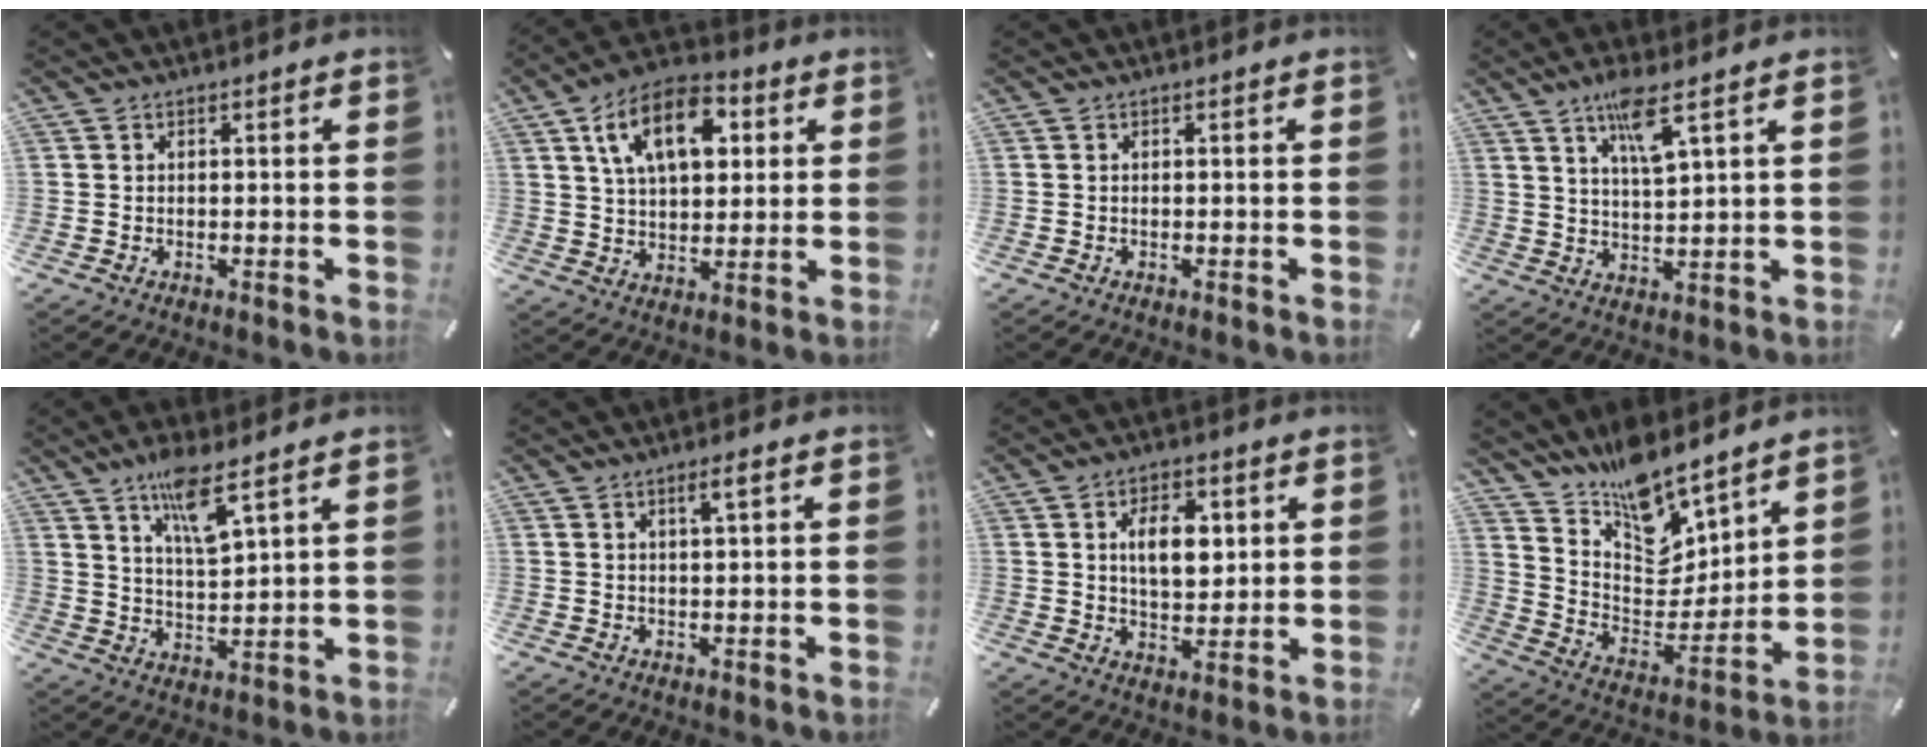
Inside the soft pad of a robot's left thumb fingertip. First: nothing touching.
{"total": 14.4, "force": [5.2, 8.8, 10.2], "torque": [-0.173, 0.004, 0.089]}
{"total": 0.0}
{"total": 8.3, "force": [5.1, 1.6, 6.4], "torque": [-0.112, -0.015, 0.084]}
{"total": 9.5, "force": [6.6, 2.1, 6.5], "torque": [-0.119, -0.030, 0.114]}
{"total": 2.6, "force": [1.1, 0.3, 2.4], "torque": [-0.048, 0.001, 0.018]}
{"total": 8.8, "force": [2.3, 5.7, 6.3], "torque": [-0.095, 0.001, 0.035]}
{"total": 14.2, "force": [12.4, 6.2, 3.4], "torque": [-0.066, -0.129, 0.226]}